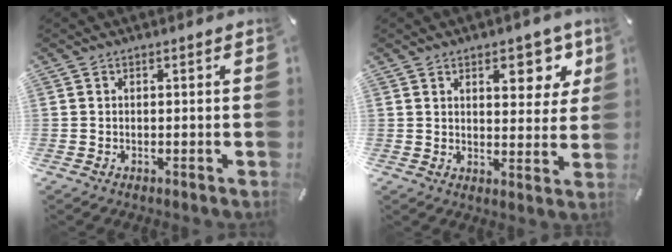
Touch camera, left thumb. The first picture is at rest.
{"total": 8.9, "force": [4.9, 4.6, 5.8], "torque": [-0.064, -0.020, 0.077]}